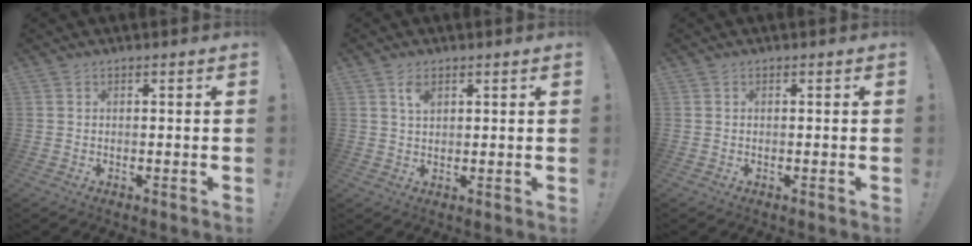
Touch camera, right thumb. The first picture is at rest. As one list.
[{"total": 3.6, "force": [1.9, 1.8, 2.4], "torque": [-0.035, -0.008, 0.031]}, {"total": 0.0}]